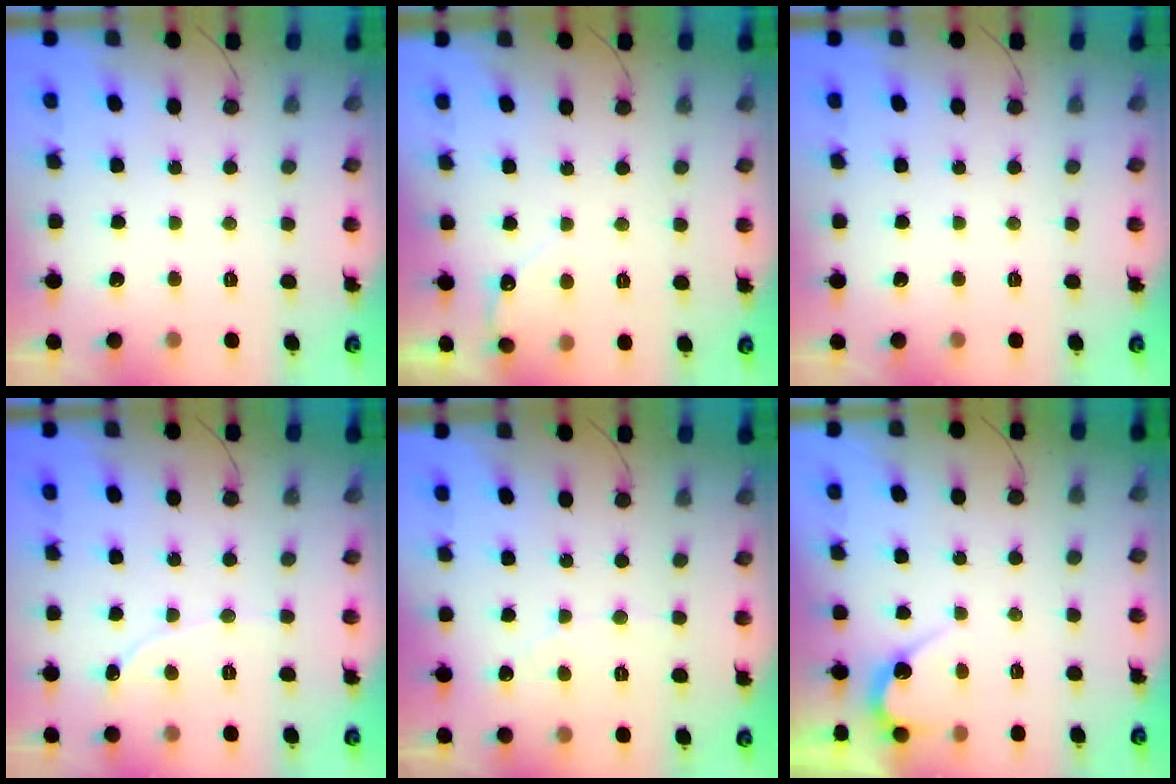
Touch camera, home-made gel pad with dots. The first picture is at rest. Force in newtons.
{"total": 3.7, "press": 3.7, "slide": 0.3}
{"total": 0.0}
{"total": 1.0, "press": 1.0, "slide": 0.1}
{"total": 3.0, "press": 3.0, "slide": 0.2}
{"total": 5.4, "press": 5.4, "slide": 0.3}